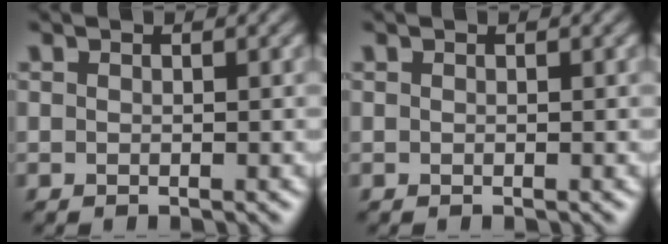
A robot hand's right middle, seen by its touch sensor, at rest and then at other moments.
{"total": 0.0}